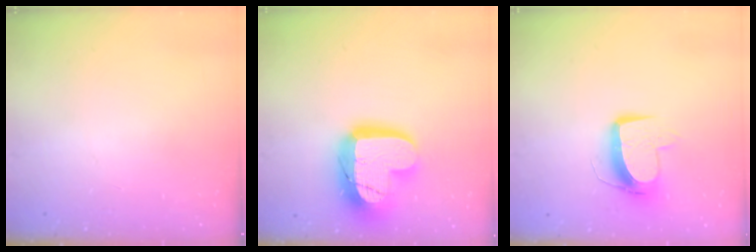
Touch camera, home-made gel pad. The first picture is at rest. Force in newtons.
{"total": 20.6, "press": 20.6, "slide": 1.5}
{"total": 10.3, "press": 10.2, "slide": 1.1}